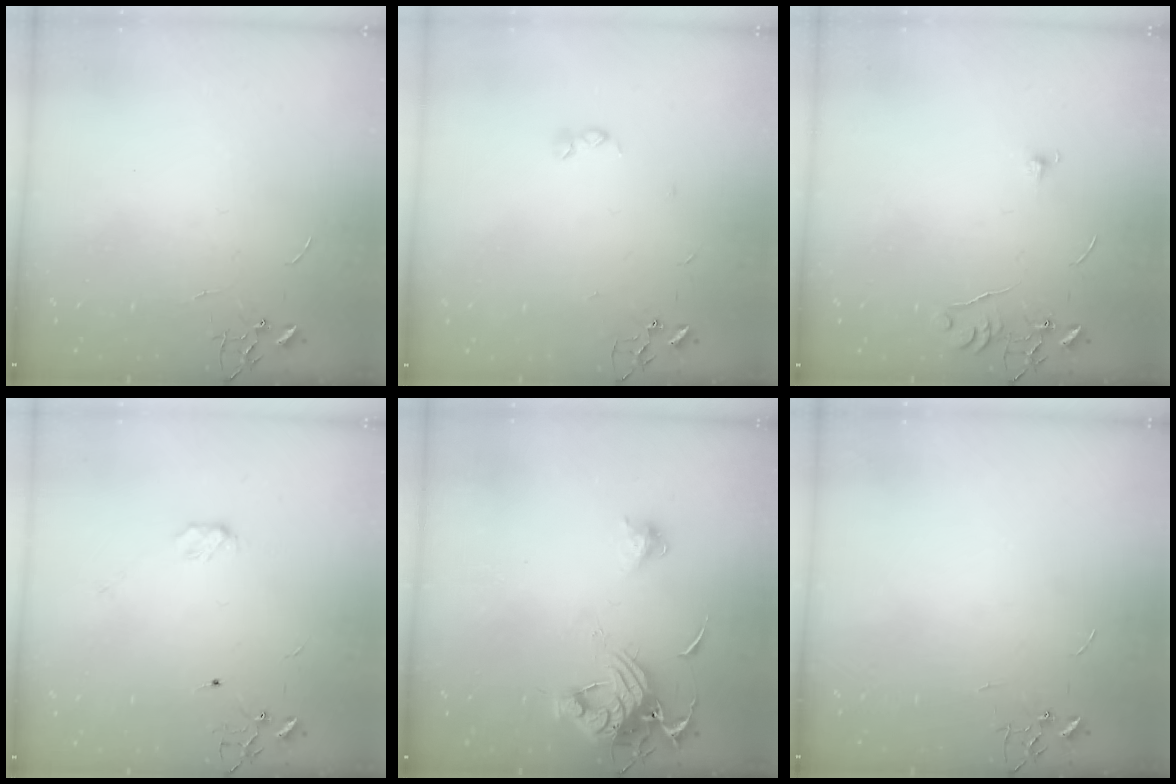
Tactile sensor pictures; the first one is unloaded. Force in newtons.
{"total": 2.8, "press": 2.7, "slide": 0.5}
{"total": 6.1, "press": 6.0, "slide": 0.6}
{"total": 4.0, "press": 4.0, "slide": 0.2}
{"total": 12.6, "press": 12.5, "slide": 1.4}
{"total": 0.0}